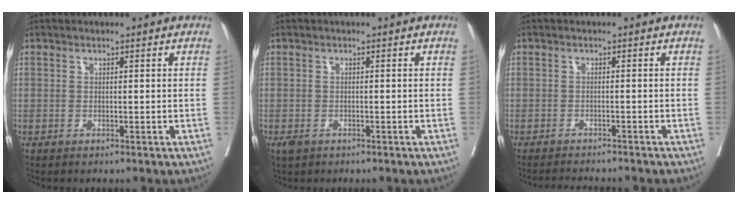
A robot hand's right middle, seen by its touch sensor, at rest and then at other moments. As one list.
[{"total": 1.9, "force": [-1.2, 1.3, 0.8], "torque": [-0.018, -0.002, -0.013]}, {"total": 6.1, "force": [-5.8, 0.4, 1.9], "torque": [-0.017, -0.010, -0.078]}]